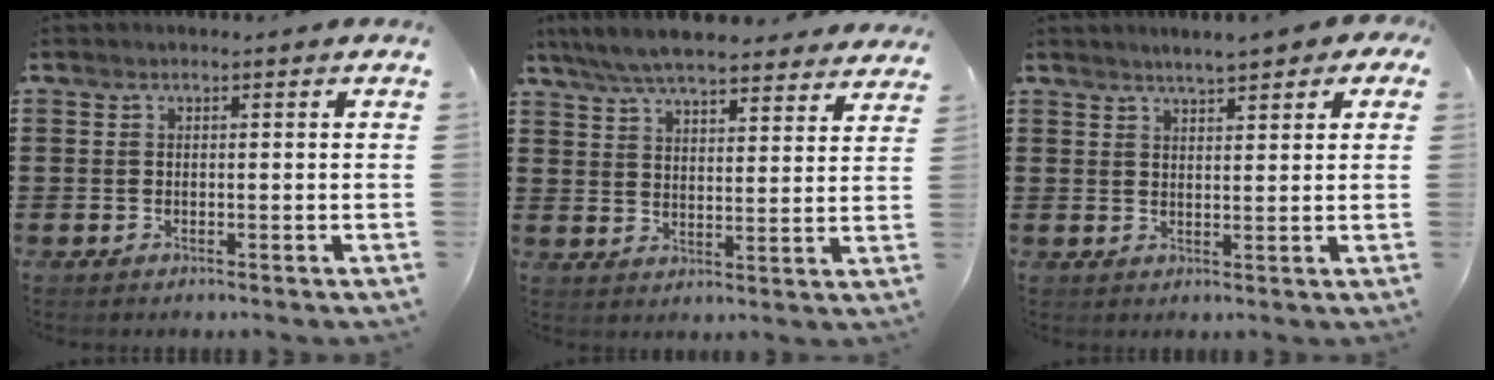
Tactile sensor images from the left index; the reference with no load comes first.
{"total": 7.2, "force": [6.7, 0.8, 2.4], "torque": [-0.071, -0.024, 0.122]}
{"total": 3.2, "force": [2.8, 0.3, 1.5], "torque": [-0.037, 0.001, 0.050]}